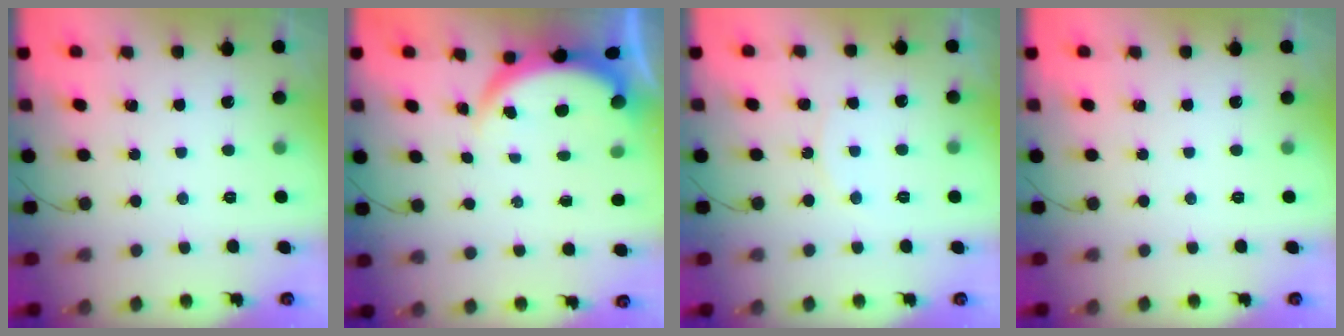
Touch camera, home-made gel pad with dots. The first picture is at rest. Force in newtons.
{"total": 3.9, "press": 3.9, "slide": 0.2}
{"total": 5.3, "press": 5.2, "slide": 0.5}
{"total": 0.0}